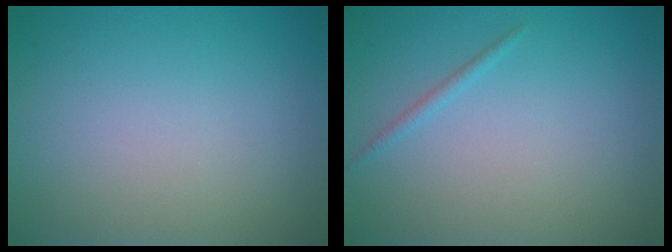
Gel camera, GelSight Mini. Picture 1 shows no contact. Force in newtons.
{"total": 0.7, "press": 0.7, "slide": 0.1}